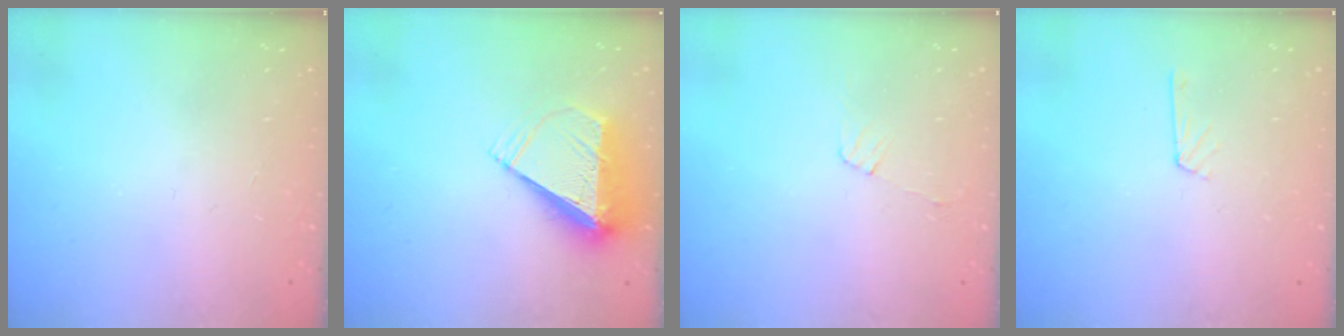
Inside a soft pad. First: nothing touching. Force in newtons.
{"total": 9.3, "press": 9.2, "slide": 1.4}
{"total": 4.4, "press": 4.4, "slide": 0.4}
{"total": 3.5, "press": 3.5, "slide": 0.3}